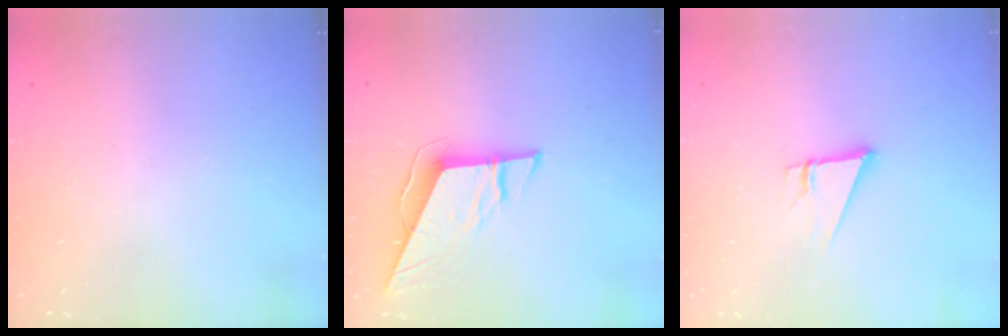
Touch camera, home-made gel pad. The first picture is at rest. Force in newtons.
{"total": 9.0, "press": 9.0, "slide": 1.0}
{"total": 3.7, "press": 3.7, "slide": 0.2}